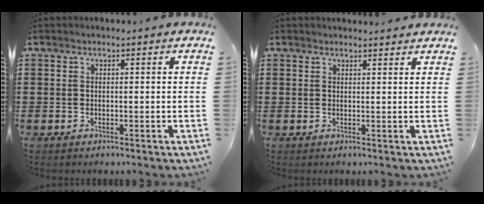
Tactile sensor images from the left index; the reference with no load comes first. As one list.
[{"total": 1.4, "force": [1.4, 0.1, 0.2], "torque": [-0.008, 0.000, 0.027]}]